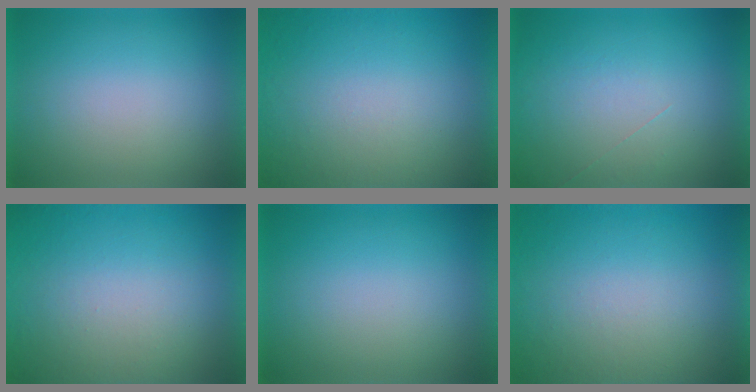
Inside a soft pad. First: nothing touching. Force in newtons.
{"total": 5.6}
{"total": 1.2}
{"total": 7.6}
{"total": 0.0}
{"total": 8.3}